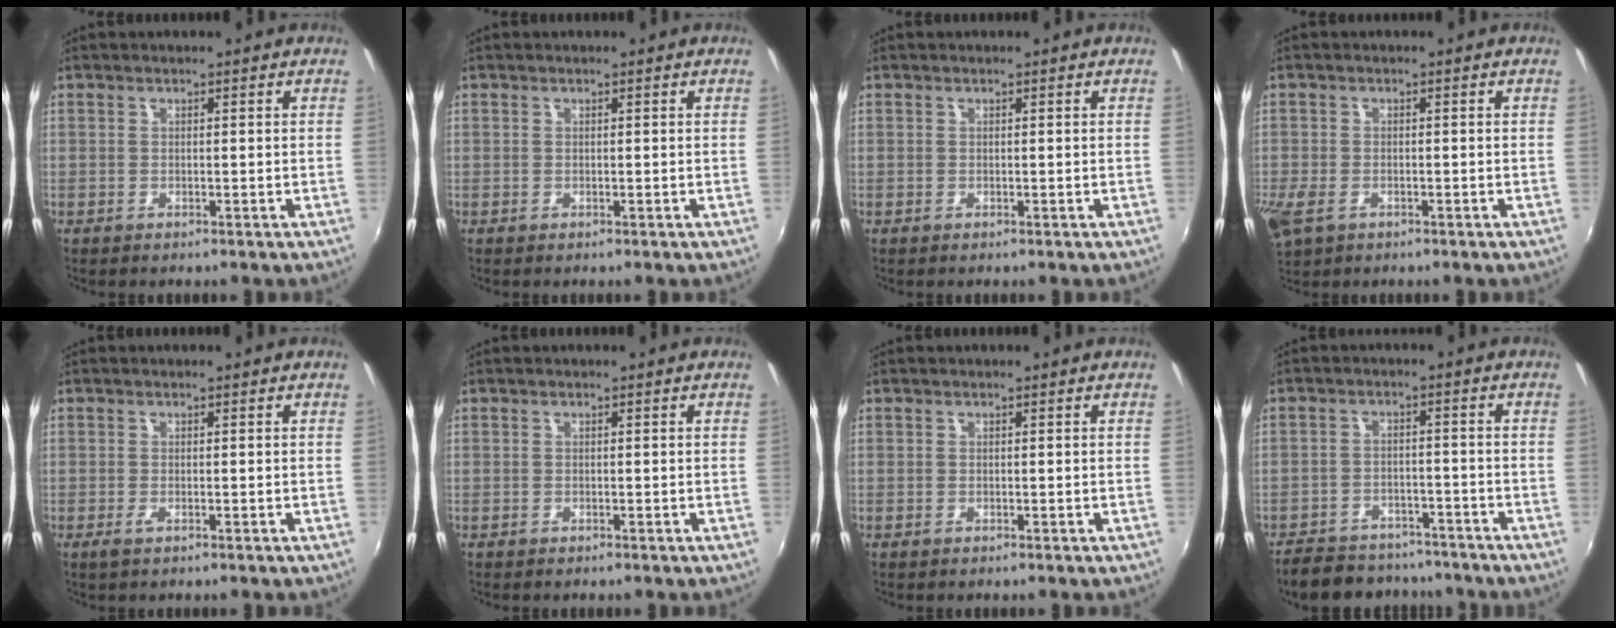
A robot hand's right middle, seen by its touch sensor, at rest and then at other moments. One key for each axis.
{"total": 0.0}
{"total": 0.0}
{"total": 5.8, "fx": -2.8, "fy": 3.6, "fz": 3.6, "tx": -0.089, "ty": -0.017, "tz": -0.053}
{"total": 1.2, "fx": -0.5, "fy": 0.2, "fz": 1.1, "tx": -0.021, "ty": -0.005, "tz": -0.010}
{"total": 0.0}
{"total": 0.0}
{"total": 14.8, "fx": -12.5, "fy": 6.1, "fz": 5.0, "tx": -0.122, "ty": 0.007, "tz": -0.175}